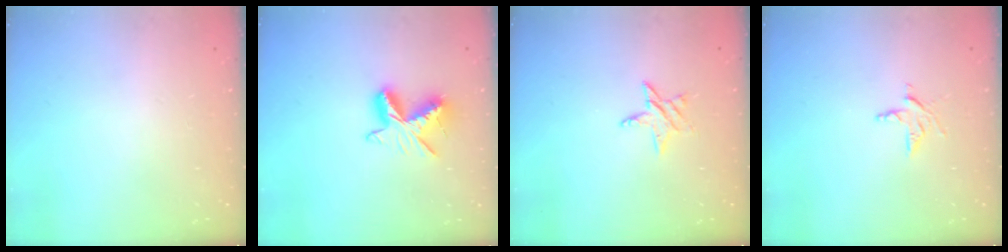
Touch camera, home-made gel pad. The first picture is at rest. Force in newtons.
{"total": 9.4, "press": 9.4, "slide": 0.5}
{"total": 6.2, "press": 6.2, "slide": 0.4}
{"total": 5.0, "press": 5.0, "slide": 0.3}